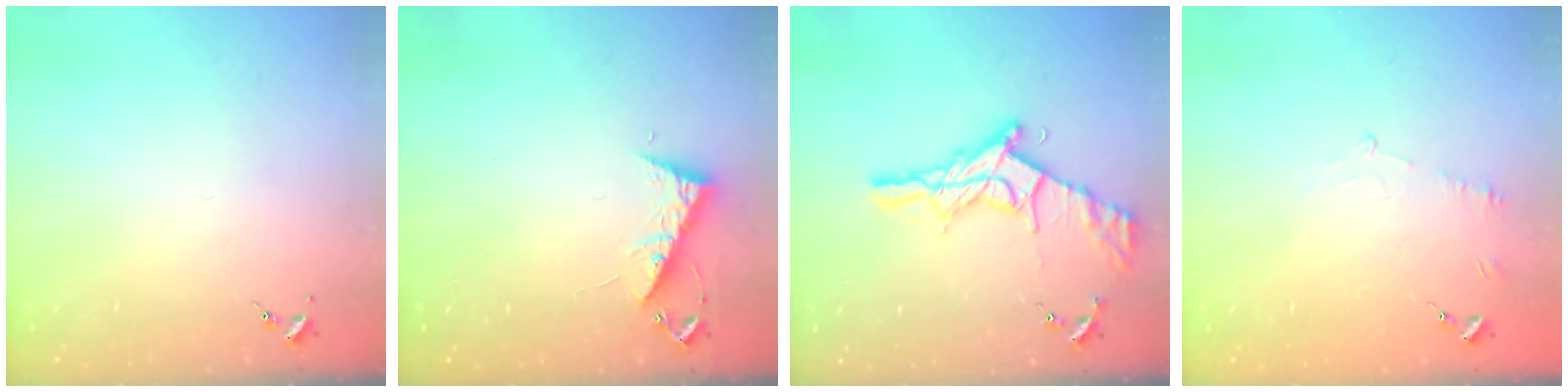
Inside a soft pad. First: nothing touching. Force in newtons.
{"total": 7.7, "press": 7.6, "slide": 0.6}
{"total": 19.0, "press": 18.9, "slide": 1.3}
{"total": 4.5, "press": 4.2, "slide": 1.4}